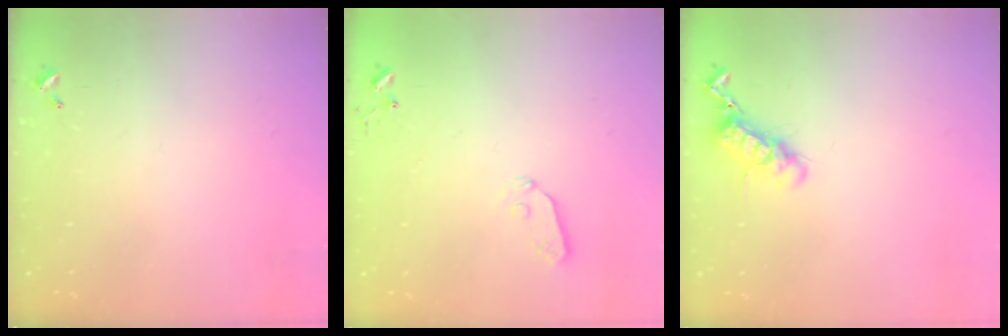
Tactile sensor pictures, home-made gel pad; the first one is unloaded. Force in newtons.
{"total": 4.3, "press": 4.3, "slide": 0.3}
{"total": 12.3, "press": 12.3, "slide": 0.6}